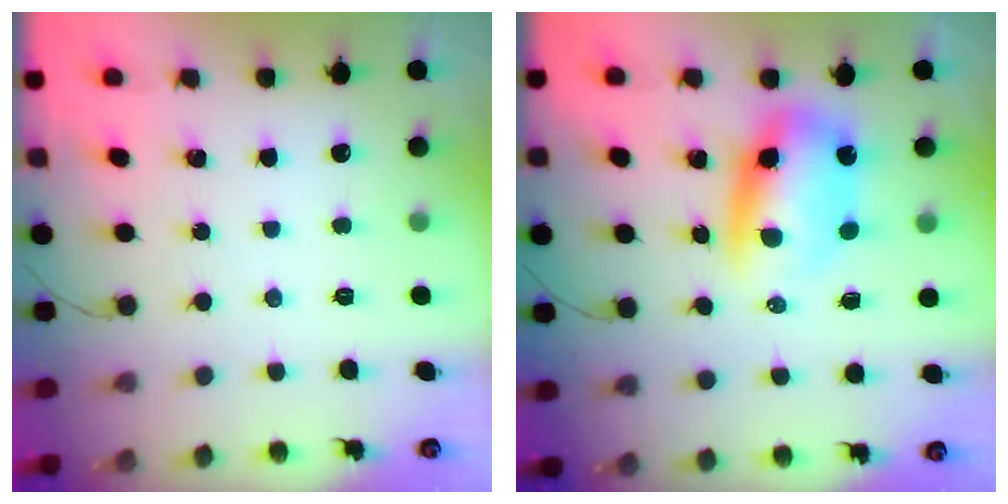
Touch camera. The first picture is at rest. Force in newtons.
{"total": 9.2, "press": 9.0, "slide": 2.2}